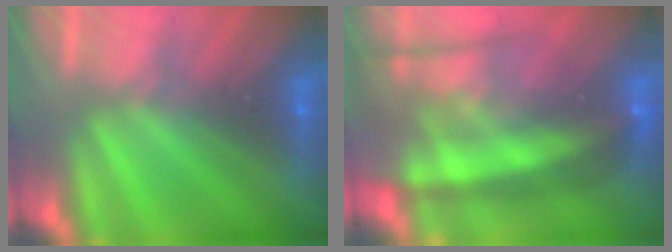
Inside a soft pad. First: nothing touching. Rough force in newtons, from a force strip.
{"total": 5.5}